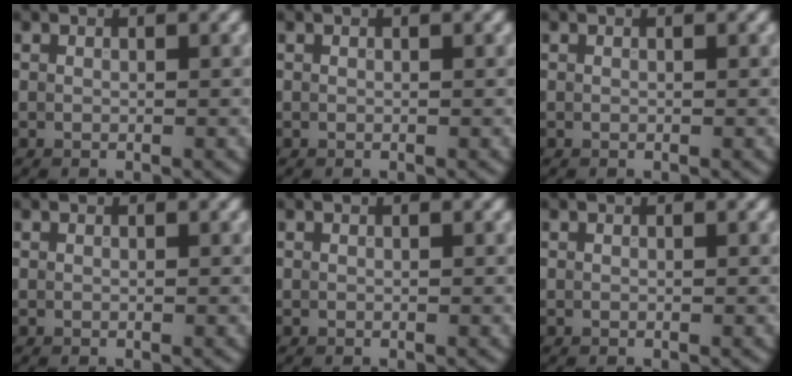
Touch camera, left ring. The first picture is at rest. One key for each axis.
{"total": 0.0}
{"total": 0.0}
{"total": 0.0}
{"total": 0.0}
{"total": 0.0}